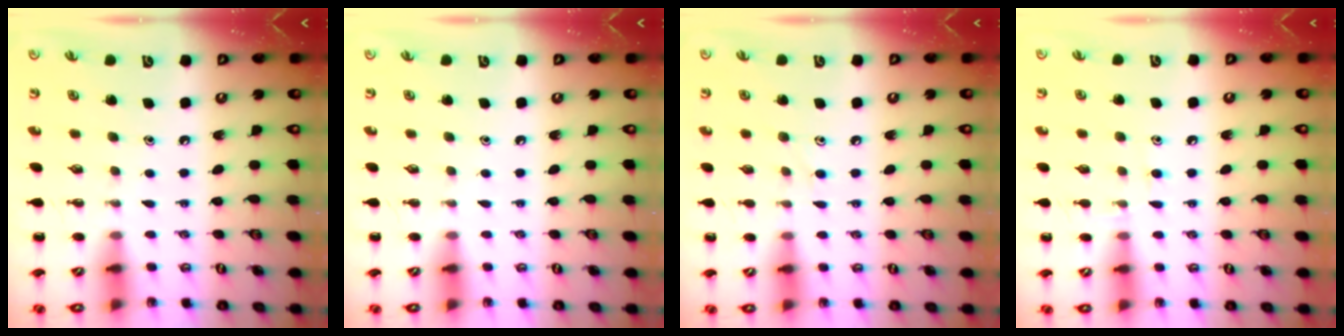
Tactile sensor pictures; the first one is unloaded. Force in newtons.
{"total": 0.0}
{"total": 5.2, "press": 4.9, "slide": 1.8}
{"total": 7.4, "press": 7.2, "slide": 1.7}